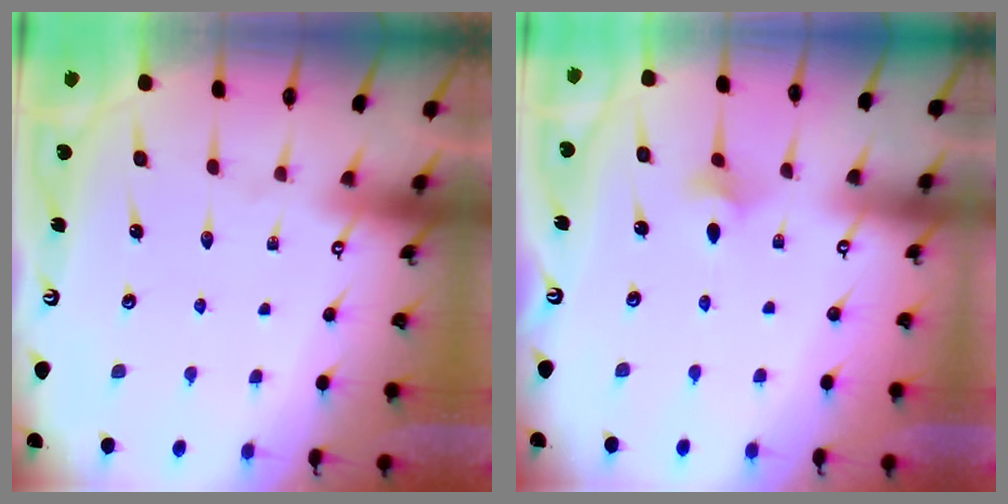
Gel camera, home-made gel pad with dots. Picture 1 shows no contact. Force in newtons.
{"total": 2.7, "press": 2.6, "slide": 0.7}